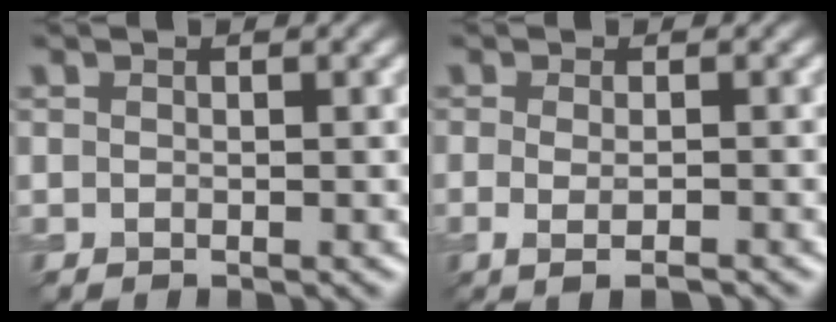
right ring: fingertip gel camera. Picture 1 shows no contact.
{"total": 2.4, "force": [-0.8, 0.7, 2.2], "torque": [-0.037, -0.009, -0.012]}